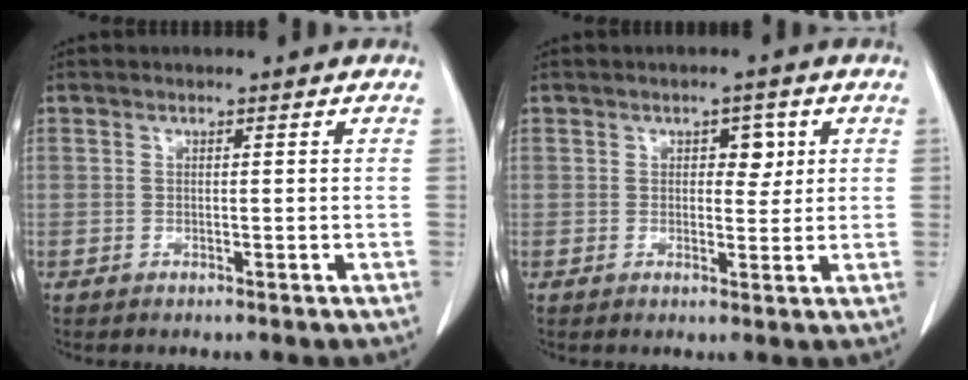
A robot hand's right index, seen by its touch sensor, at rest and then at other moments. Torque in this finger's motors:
{"motor_torque": [-0.11, 0.22, 0.07, -0.01]}